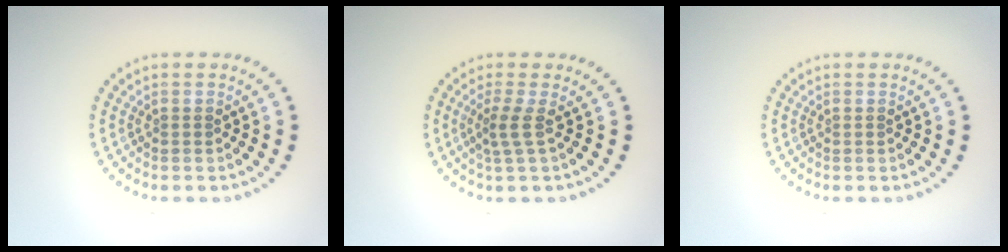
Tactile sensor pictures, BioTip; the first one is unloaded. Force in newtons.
{"total": 1.8, "press": 1.1, "slide": 1.4}
{"total": 0.0}